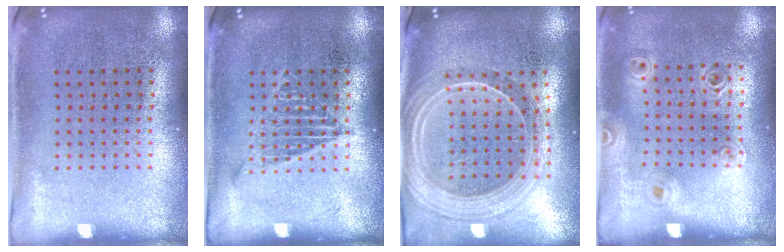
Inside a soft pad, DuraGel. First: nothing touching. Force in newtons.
{"total": 1.4, "press": 1.4, "slide": 0.2}
{"total": 2.3, "press": 2.0, "slide": 1.1}
{"total": 0.9, "press": 0.9, "slide": 0.1}